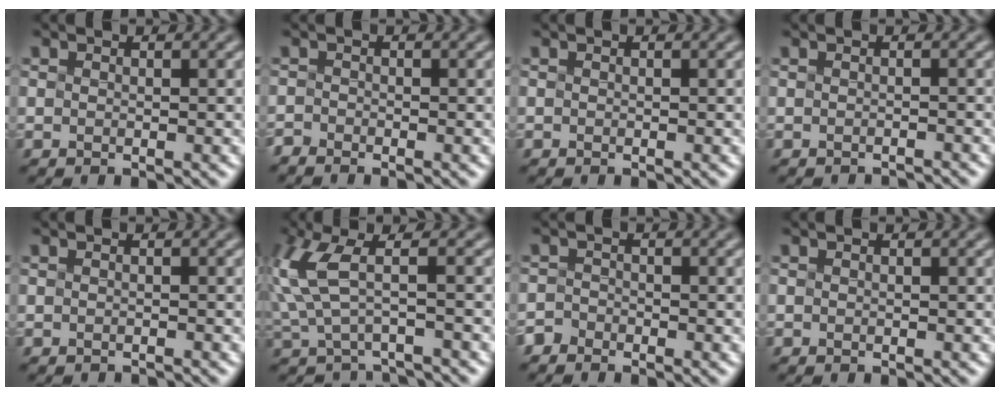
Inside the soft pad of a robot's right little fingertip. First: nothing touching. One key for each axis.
{"total": 1.5, "fx": -1.4, "fy": -0.4, "fz": -0.4, "tx": 0.004, "ty": -0.007, "tz": -0.020}
{"total": 0.0}
{"total": 1.7, "fx": -1.6, "fy": 0.0, "fz": 0.4, "tx": 0.004, "ty": -0.010, "tz": -0.022}
{"total": 1.2, "fx": -1.1, "fy": 0.0, "fz": 0.4, "tx": 0.002, "ty": -0.012, "tz": -0.020}
{"total": 4.1, "fx": -0.2, "fy": 1.4, "fz": 3.9, "tx": -0.105, "ty": -0.017, "tz": 0.007}
{"total": 1.6, "fx": -1.5, "fy": -0.1, "fz": -0.7, "tx": 0.009, "ty": 0.002, "tz": -0.022}
{"total": 0.0}